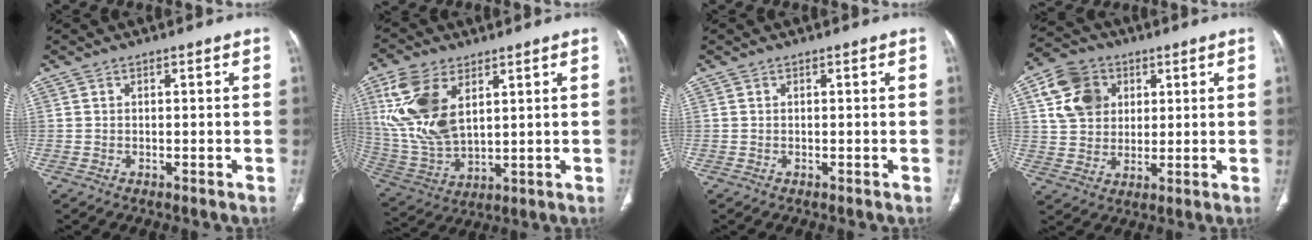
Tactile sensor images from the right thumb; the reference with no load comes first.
{"total": 15.8, "force": [5.7, 8.8, 11.8], "torque": [-0.246, -0.017, 0.125]}
{"total": 0.0}
{"total": 11.5, "force": [3.8, 9.3, 5.7], "torque": [-0.084, -0.002, 0.071]}